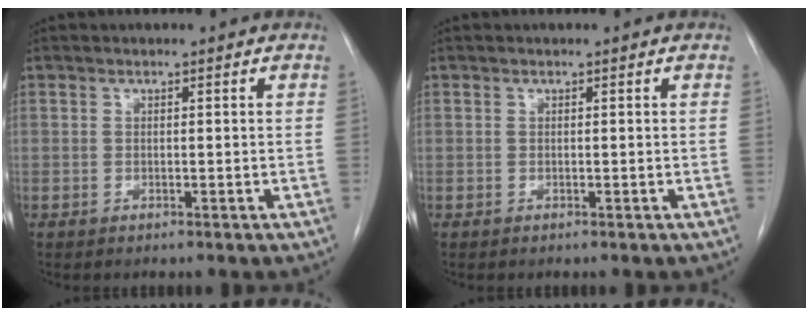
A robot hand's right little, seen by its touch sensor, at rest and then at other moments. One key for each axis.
{"total": 0.0}